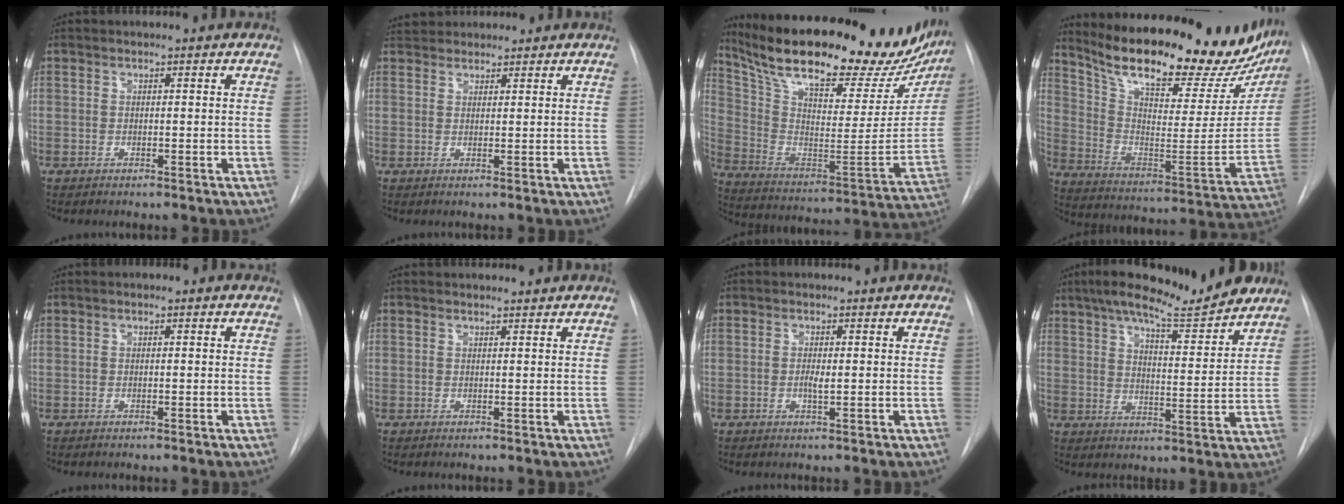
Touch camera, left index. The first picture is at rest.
{"total": 4.1, "force": [3.9, 1.3, 0.5], "torque": [-0.010, 0.032, 0.068]}
{"total": 34.0, "force": [27.4, 9.5, 17.8], "torque": [-0.298, -0.034, 0.386]}
{"total": 30.5, "force": [25.2, 7.8, 15.2], "torque": [-0.242, -0.054, 0.348]}
{"total": 0.8, "force": [0.3, 0.3, 0.7], "torque": [-0.013, 0.001, 0.002]}
{"total": 2.2, "force": [2.2, 0.2, 0.3], "torque": [-0.008, 0.007, 0.028]}
{"total": 1.4, "force": [-0.1, 0.4, 1.3], "torque": [-0.028, -0.003, 0.000]}
{"total": 17.7, "force": [15.0, 2.4, 9.2], "torque": [-0.147, -0.003, 0.215]}